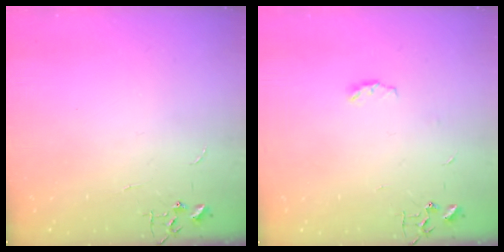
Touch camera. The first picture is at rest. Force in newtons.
{"total": 3.9, "press": 3.9, "slide": 0.5}